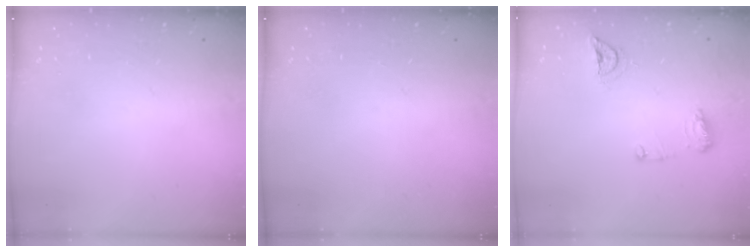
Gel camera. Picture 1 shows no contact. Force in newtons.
{"total": 0.0}
{"total": 8.5, "press": 8.5, "slide": 0.1}